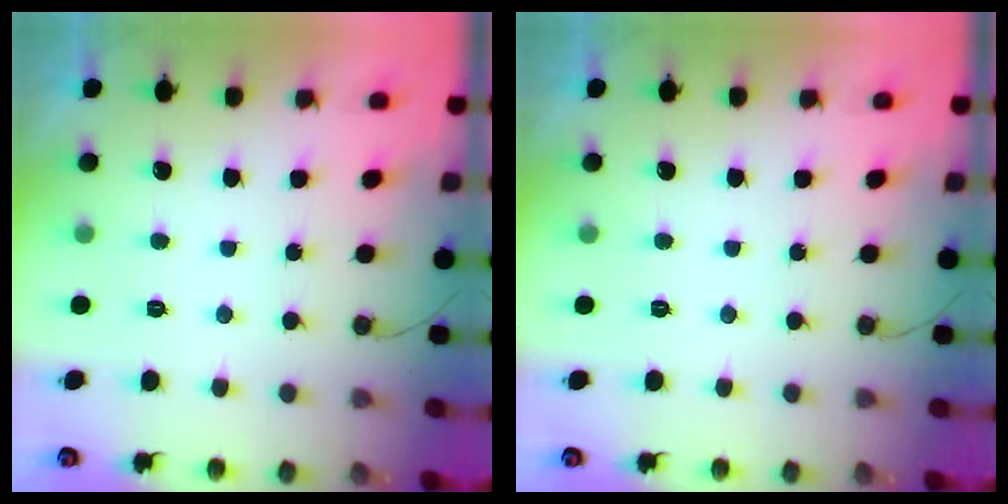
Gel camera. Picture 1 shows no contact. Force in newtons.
{"total": 0.0}